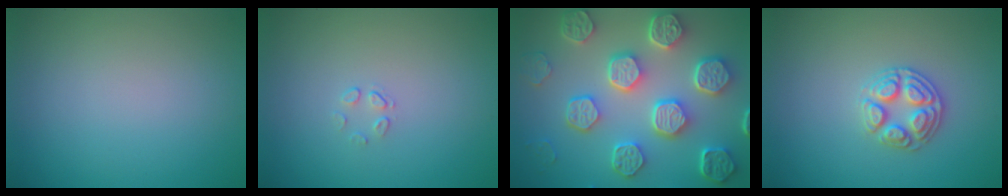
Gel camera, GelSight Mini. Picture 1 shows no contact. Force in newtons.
{"total": 0.7, "press": 0.4, "slide": 0.6}
{"total": 8.5, "press": 6.5, "slide": 5.5}
{"total": 2.9, "press": 2.9, "slide": 0.1}